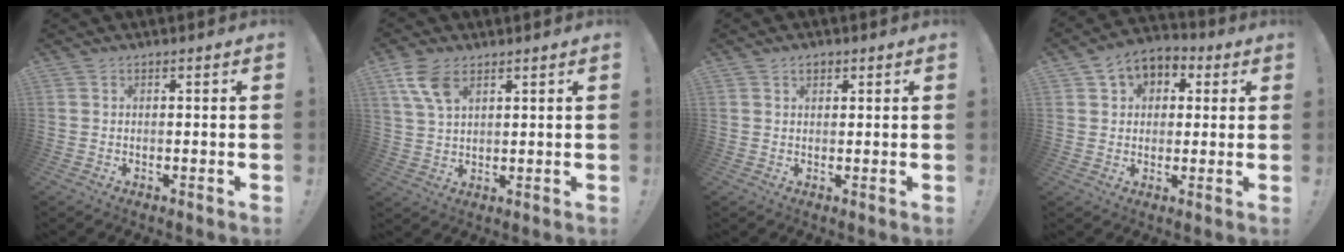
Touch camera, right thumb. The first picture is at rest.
{"total": 8.2, "force": [4.5, 4.3, 5.4], "torque": [-0.101, -0.016, 0.086]}
{"total": 1.9, "force": [1.1, 1.3, 1.0], "torque": [-0.006, -0.002, 0.017]}
{"total": 6.8, "force": [2.7, 5.7, 2.3], "torque": [-0.036, -0.008, 0.055]}